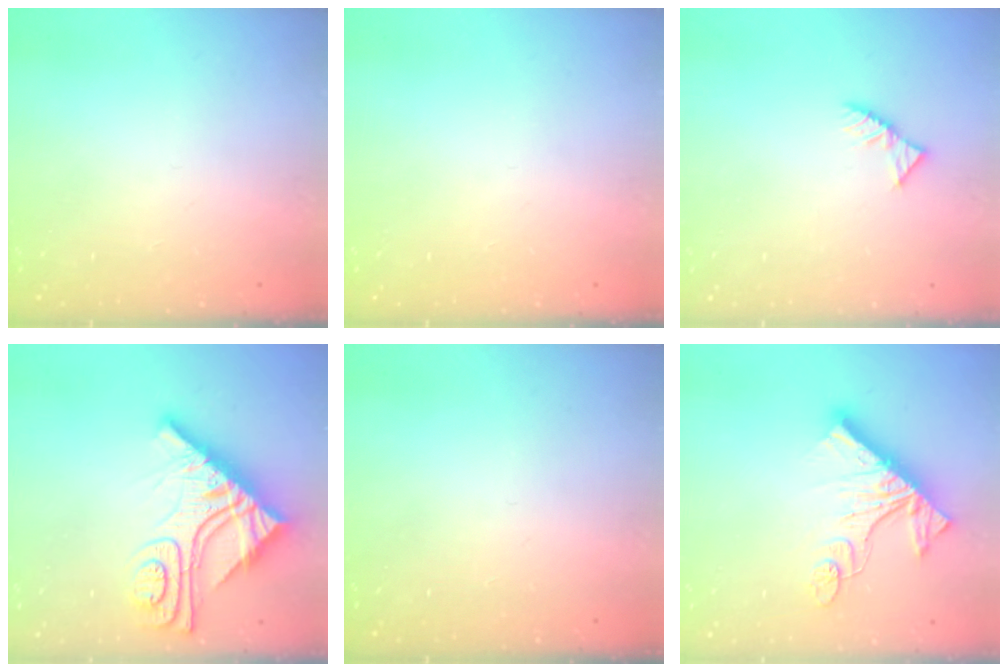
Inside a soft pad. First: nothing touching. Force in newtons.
{"total": 0.0}
{"total": 4.4, "press": 4.3, "slide": 0.7}
{"total": 17.0, "press": 16.9, "slide": 1.4}
{"total": 0.0}
{"total": 15.3, "press": 15.3, "slide": 1.0}